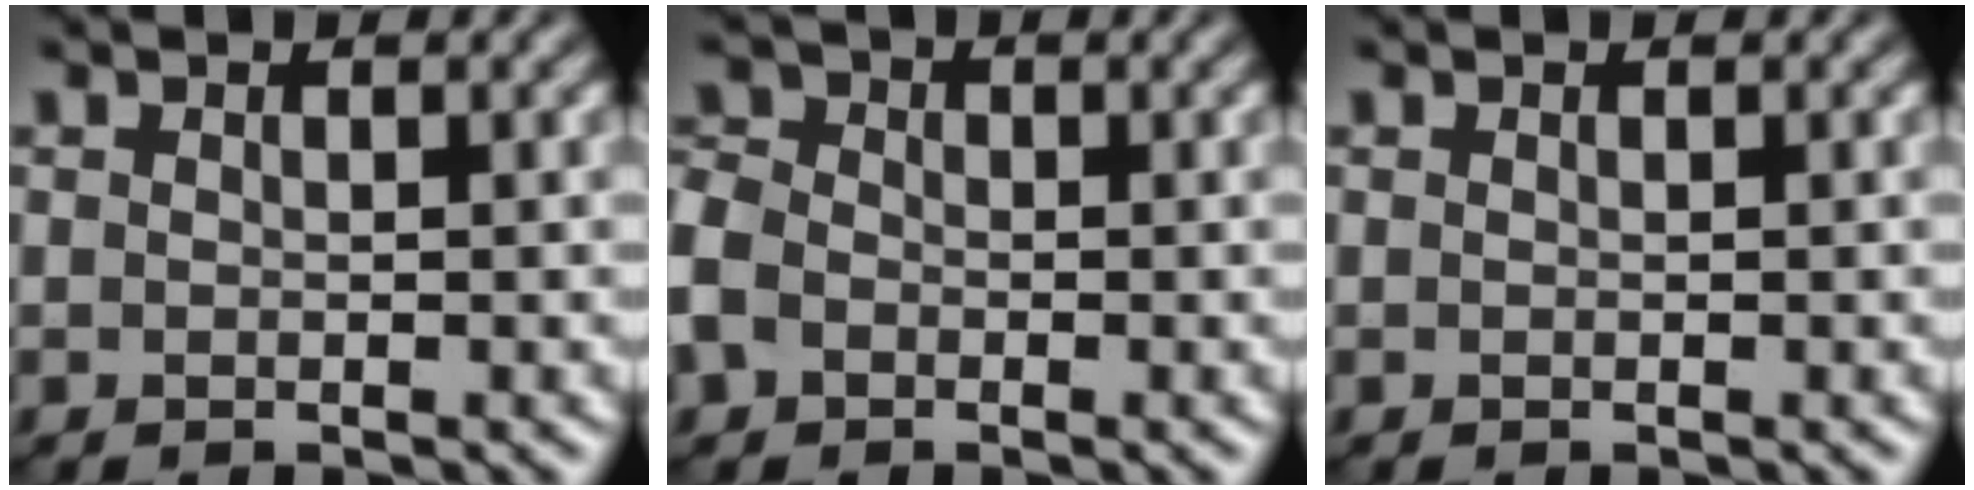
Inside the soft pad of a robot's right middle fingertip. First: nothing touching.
{"total": 4.3, "force": [-1.5, 3.3, 2.2], "torque": [-0.068, 0.001, -0.039]}
{"total": 0.0}